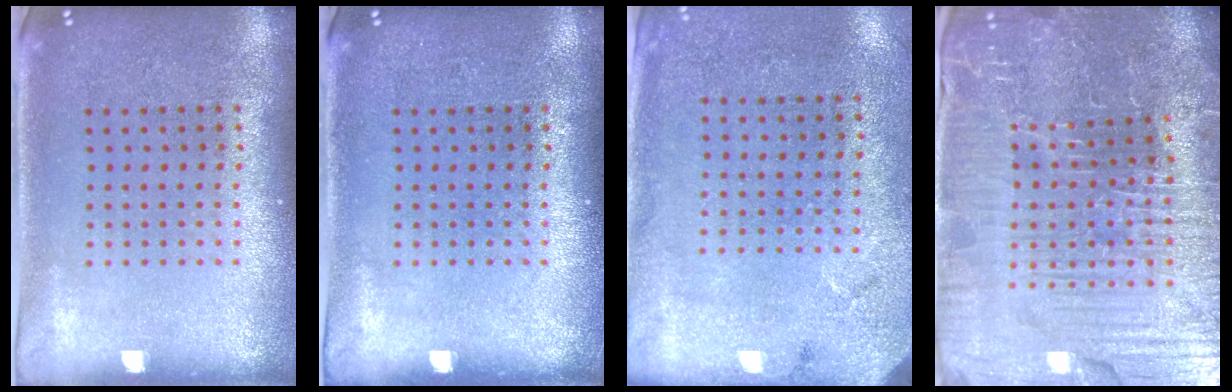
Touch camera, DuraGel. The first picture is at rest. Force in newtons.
{"total": 0.0}
{"total": 2.7, "press": 2.2, "slide": 1.6}
{"total": 5.5, "press": 5.3, "slide": 1.5}